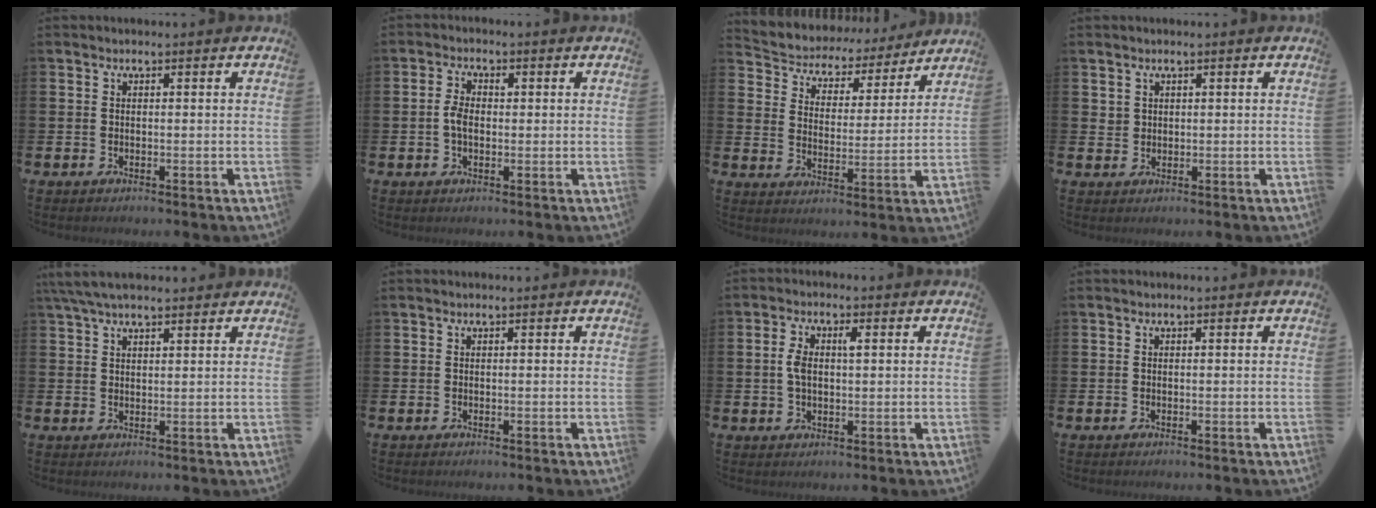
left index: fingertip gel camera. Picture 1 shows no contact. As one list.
[{"total": 3.0, "force": [0.1, 1.8, 2.4], "torque": [-0.043, 0.009, 0.000]}, {"total": 5.5, "force": [5.0, 2.3, 0.4], "torque": [-0.035, -0.042, 0.080]}, {"total": 1.6, "force": [1.2, 1.0, 0.1], "torque": [0.006, 0.001, 0.021]}, {"total": 4.8, "force": [4.1, 1.3, 2.2], "torque": [-0.050, -0.006, 0.075]}, {"total": 0.0}, {"total": 3.4, "force": [0.6, 1.7, 2.9], "torque": [-0.048, 0.005, 0.007]}, {"total": 0.0}]